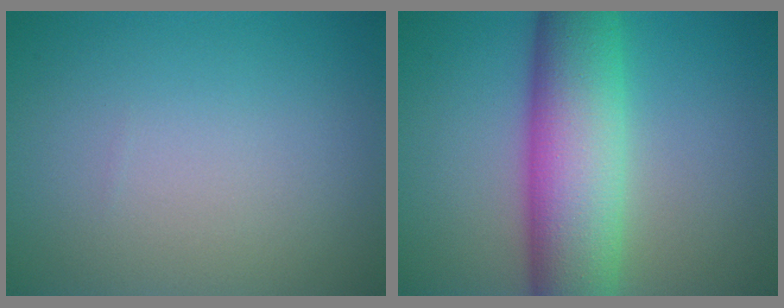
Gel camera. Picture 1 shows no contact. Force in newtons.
{"total": 10.3, "press": 10.3, "slide": 0.2}